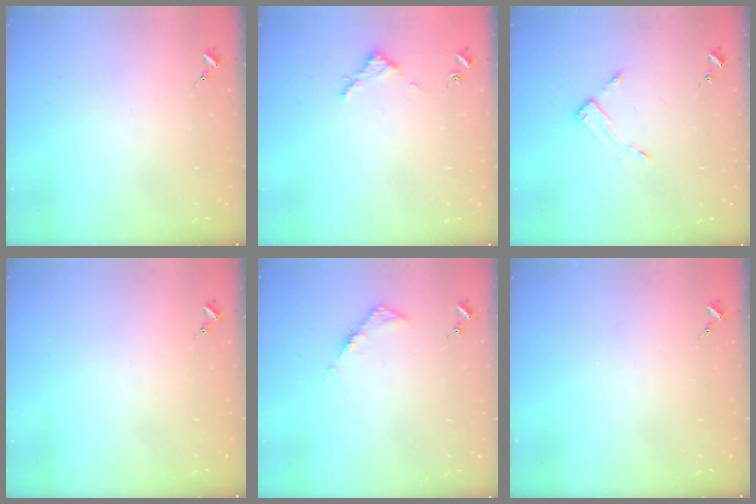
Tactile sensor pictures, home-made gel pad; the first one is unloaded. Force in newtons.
{"total": 2.8, "press": 2.8, "slide": 0.3}
{"total": 3.2, "press": 3.2, "slide": 0.3}
{"total": 0.0}
{"total": 4.5, "press": 4.5, "slide": 0.4}
{"total": 0.0}